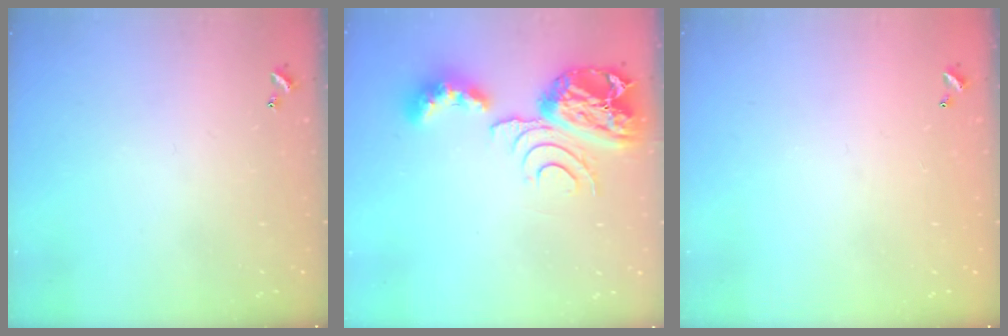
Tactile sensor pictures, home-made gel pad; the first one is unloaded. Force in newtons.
{"total": 14.2, "press": 14.1, "slide": 1.6}
{"total": 2.8, "press": 2.8, "slide": 0.1}